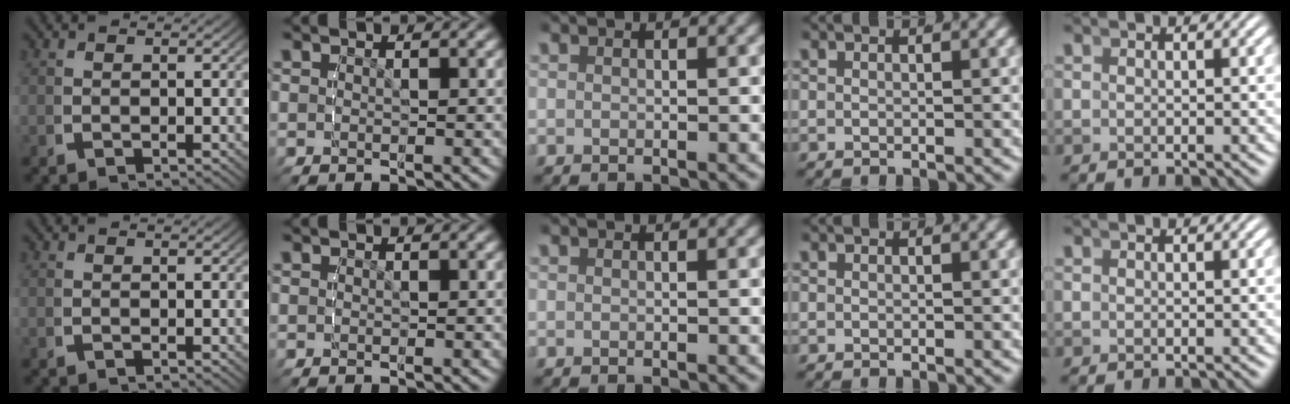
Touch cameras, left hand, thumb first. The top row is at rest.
{}